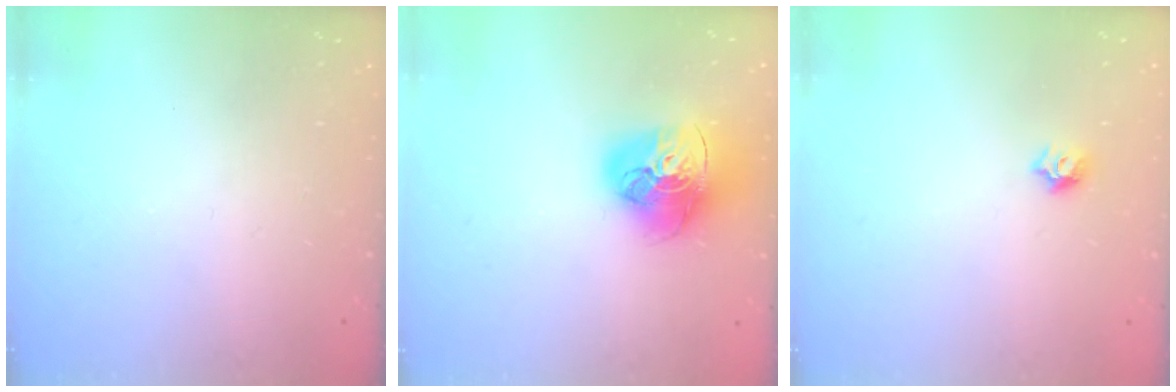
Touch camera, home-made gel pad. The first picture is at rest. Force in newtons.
{"total": 18.6, "press": 18.5, "slide": 2.1}
{"total": 5.7, "press": 5.6, "slide": 0.7}